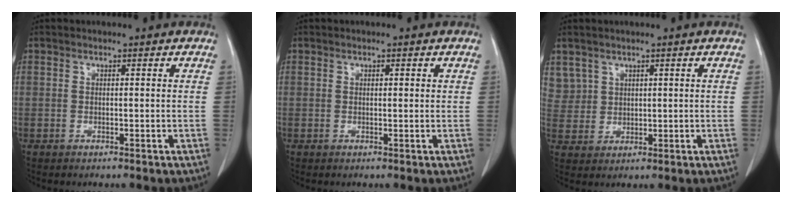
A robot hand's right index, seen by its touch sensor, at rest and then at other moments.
{"total": 0.8, "force": [0.3, 0.3, 0.7], "torque": [-0.013, 0.001, 0.004]}
{"total": 4.7, "force": [2.9, 3.7, -0.1], "torque": [0.012, 0.008, 0.063]}